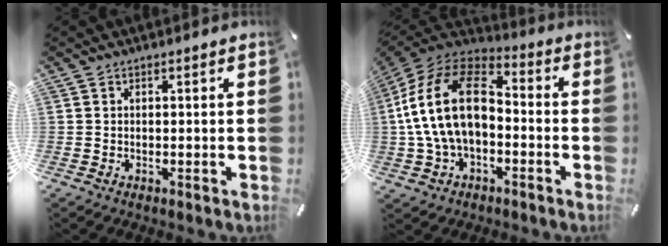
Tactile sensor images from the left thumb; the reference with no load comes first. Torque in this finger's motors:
{"motor_torque": [1.81, 3.20, 1.78, -0.99, 1.05]}